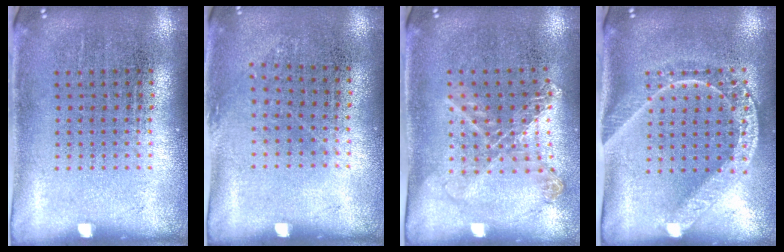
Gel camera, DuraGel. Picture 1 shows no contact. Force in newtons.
{"total": 0.7, "press": 0.5, "slide": 0.4}
{"total": 1.1, "press": 1.1, "slide": 0.0}
{"total": 2.1, "press": 1.7, "slide": 1.1}